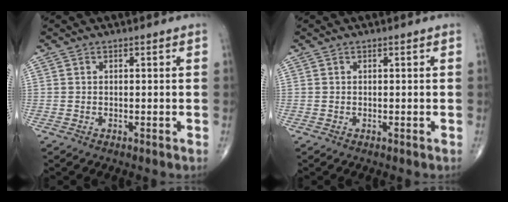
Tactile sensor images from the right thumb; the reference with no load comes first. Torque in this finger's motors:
{"motor_torque": [0.00, 0.00, -0.02, 0.02, 0.00]}